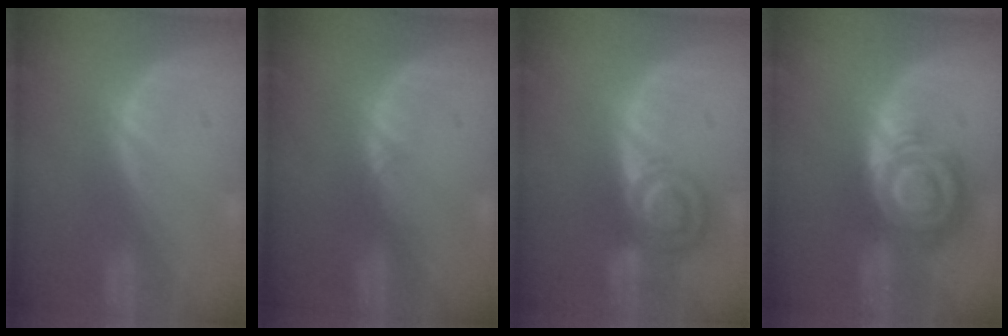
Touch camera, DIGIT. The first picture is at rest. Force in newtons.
{"total": 0.9, "press": 0.8, "slide": 0.2}
{"total": 7.1, "press": 6.2, "slide": 3.5}
{"total": 9.1, "press": 9.0, "slide": 0.5}